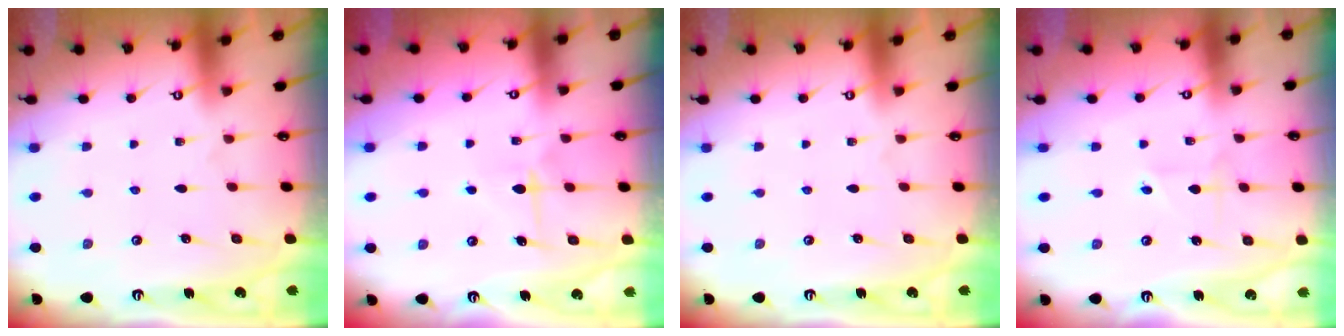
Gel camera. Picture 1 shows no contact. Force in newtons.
{"total": 6.8, "press": 6.7, "slide": 0.8}
{"total": 0.0}
{"total": 2.4, "press": 2.2, "slide": 0.9}